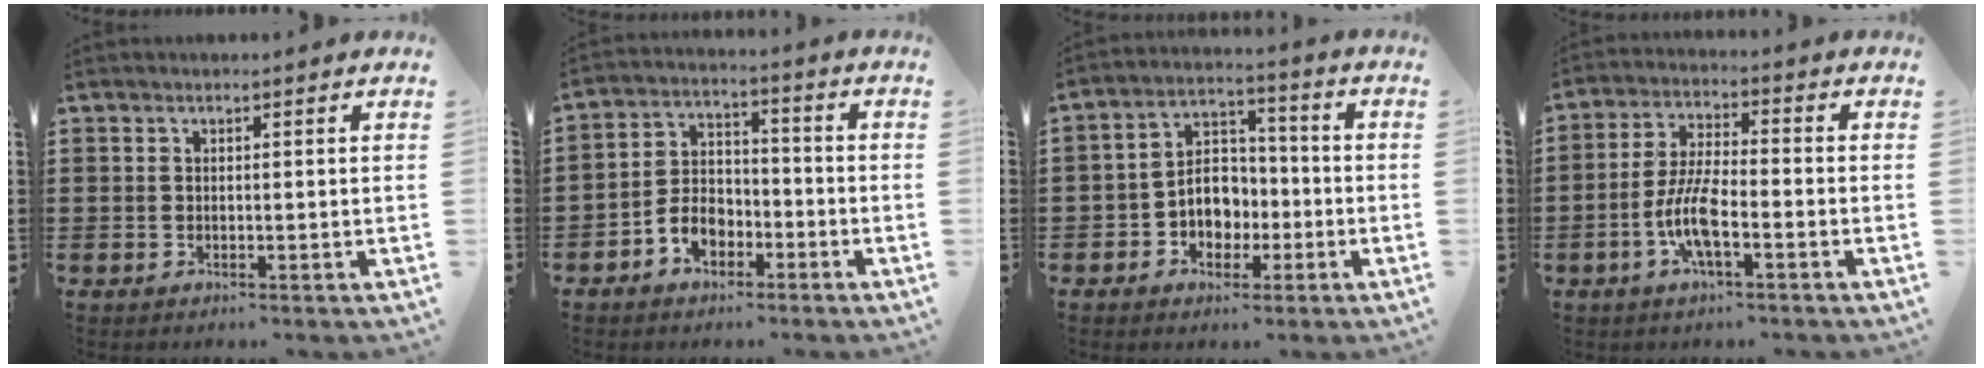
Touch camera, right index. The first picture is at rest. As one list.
[{"total": 5.5, "force": [-2.9, 3.8, 2.7], "torque": [-0.071, 0.007, -0.060]}, {"total": 6.6, "force": [-1.9, 5.2, 3.5], "torque": [-0.053, 0.013, -0.036]}, {"total": 7.7, "force": [-2.9, 2.1, 6.8], "torque": [-0.159, -0.012, -0.062]}]